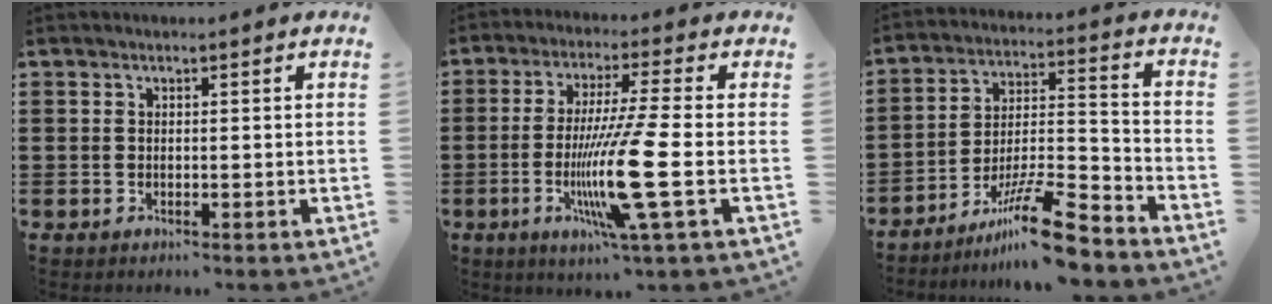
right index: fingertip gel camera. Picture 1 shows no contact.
{"total": 13.1, "force": [-3.1, -0.1, 12.7], "torque": [-0.256, -0.027, -0.066]}
{"total": 12.6, "force": [-9.7, 1.5, 7.8], "torque": [-0.128, 0.032, -0.180]}